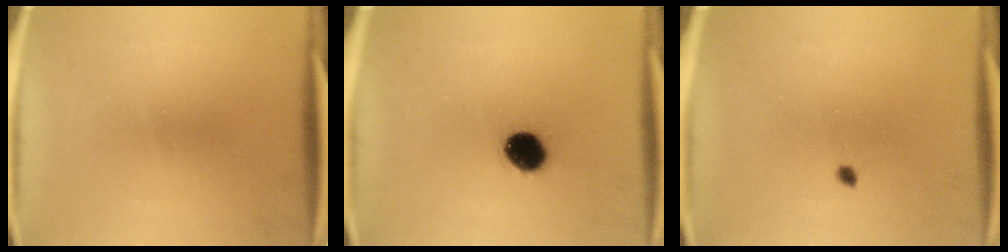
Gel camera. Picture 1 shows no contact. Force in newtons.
{"total": 6.3}
{"total": 0.8}